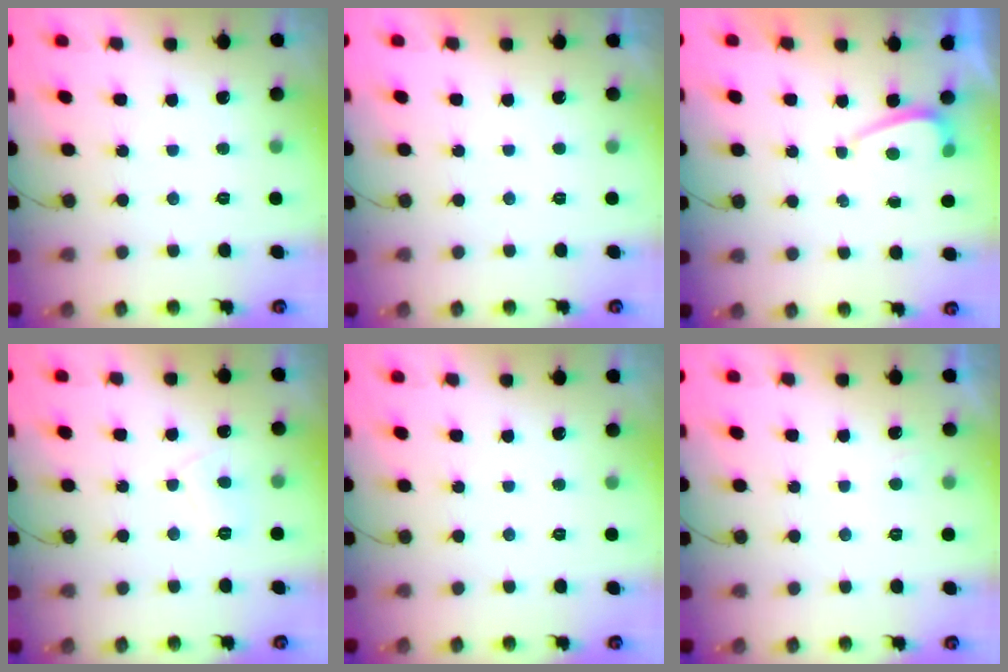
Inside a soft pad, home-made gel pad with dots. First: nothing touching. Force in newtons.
{"total": 2.3, "press": 2.3, "slide": 0.4}
{"total": 0.6, "press": 0.3, "slide": 0.5}
{"total": 4.8, "press": 4.8, "slide": 0.5}
{"total": 0.0}
{"total": 0.0}